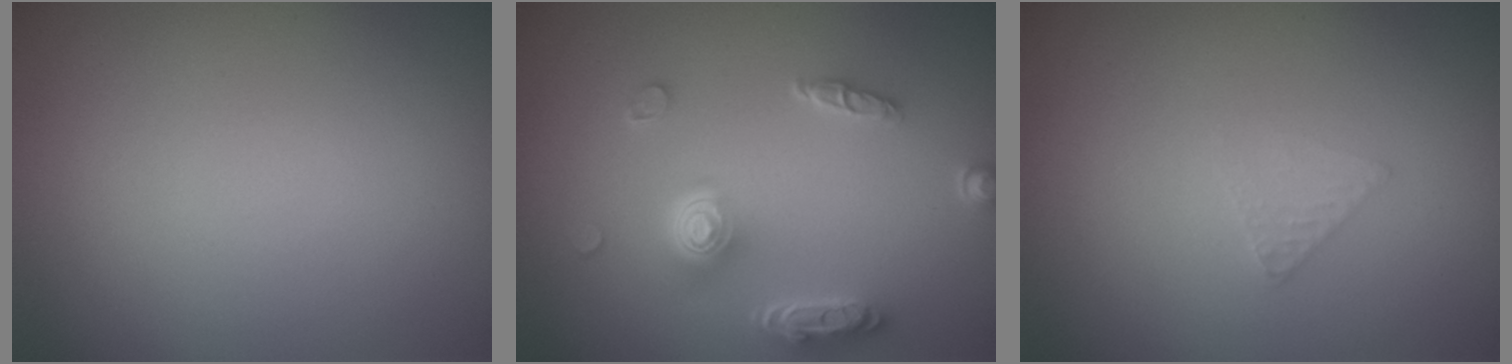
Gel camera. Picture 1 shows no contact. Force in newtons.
{"total": 4.7, "press": 3.7, "slide": 3.0}
{"total": 1.0, "press": 1.0, "slide": 0.1}